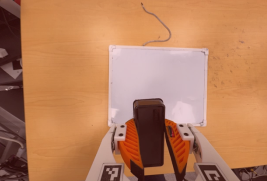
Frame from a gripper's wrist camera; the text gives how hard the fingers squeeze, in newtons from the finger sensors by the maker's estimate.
{"total": 10.6, "left": 10.1, "right": 11.1}